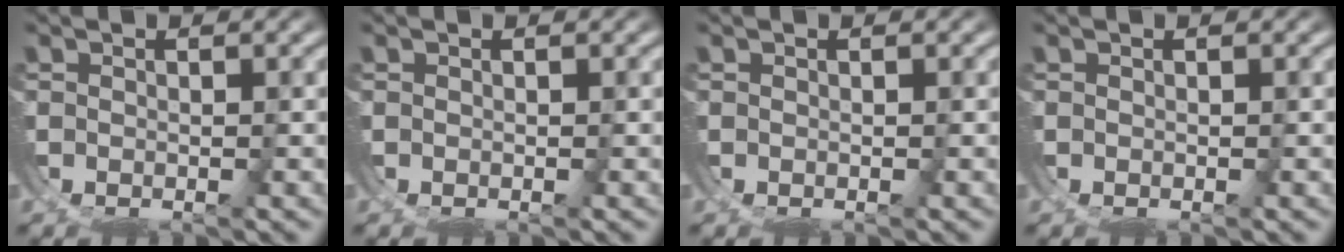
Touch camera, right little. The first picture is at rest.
{"total": 0.0}
{"total": 0.0}
{"total": 0.0}